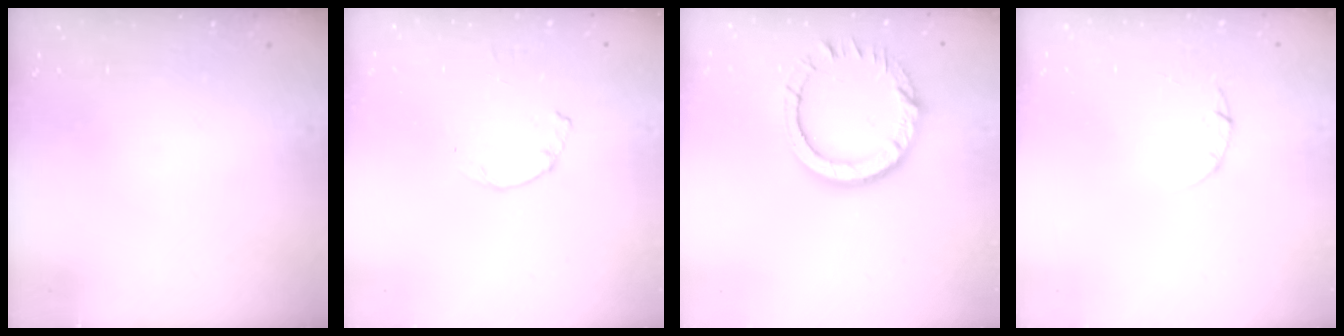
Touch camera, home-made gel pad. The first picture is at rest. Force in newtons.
{"total": 1.2, "press": 1.2, "slide": 0.3}
{"total": 12.8, "press": 12.7, "slide": 1.4}
{"total": 3.2, "press": 3.1, "slide": 0.4}